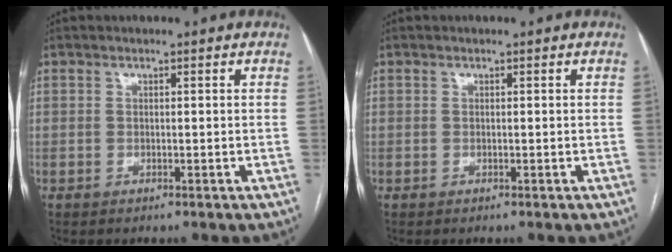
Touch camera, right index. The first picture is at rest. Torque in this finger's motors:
{"motor_torque": [0.00, 0.00, 0.04, 0.01]}